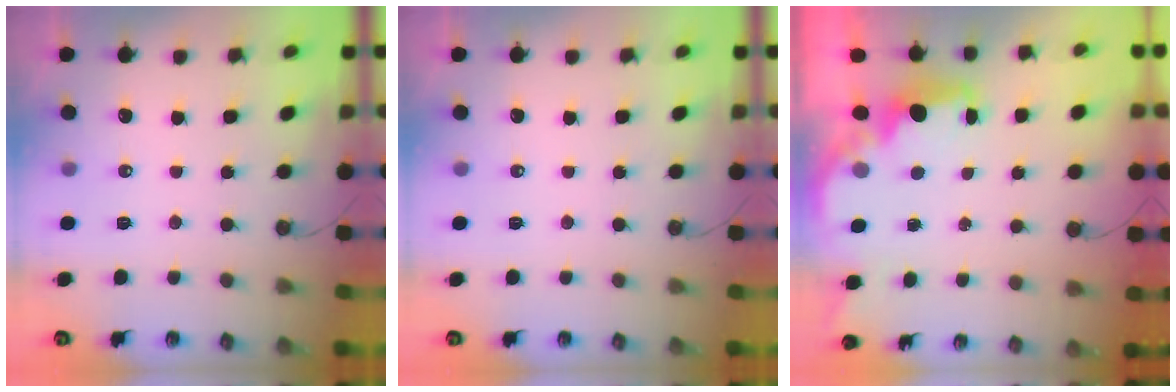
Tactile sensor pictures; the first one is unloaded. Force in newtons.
{"total": 0.0}
{"total": 2.2, "press": 2.1, "slide": 0.7}